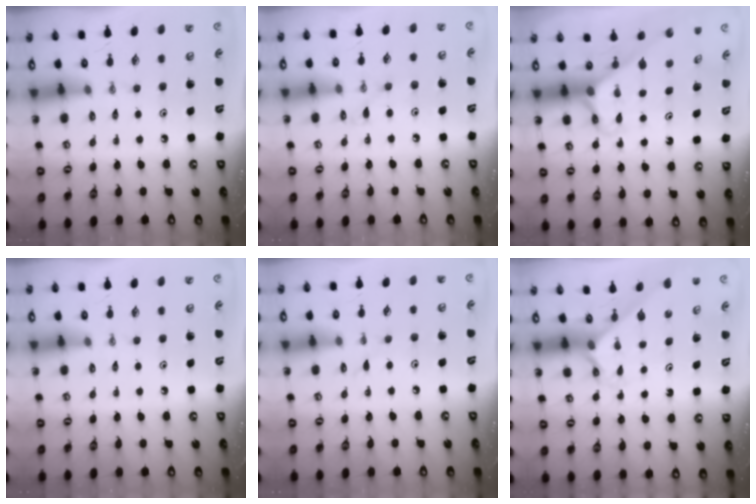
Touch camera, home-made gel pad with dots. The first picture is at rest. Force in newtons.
{"total": 6.3, "press": 6.3, "slide": 0.6}
{"total": 2.8, "press": 2.8, "slide": 0.1}
{"total": 0.0}
{"total": 3.1, "press": 3.1, "slide": 0.3}
{"total": 2.1, "press": 2.1, "slide": 0.2}